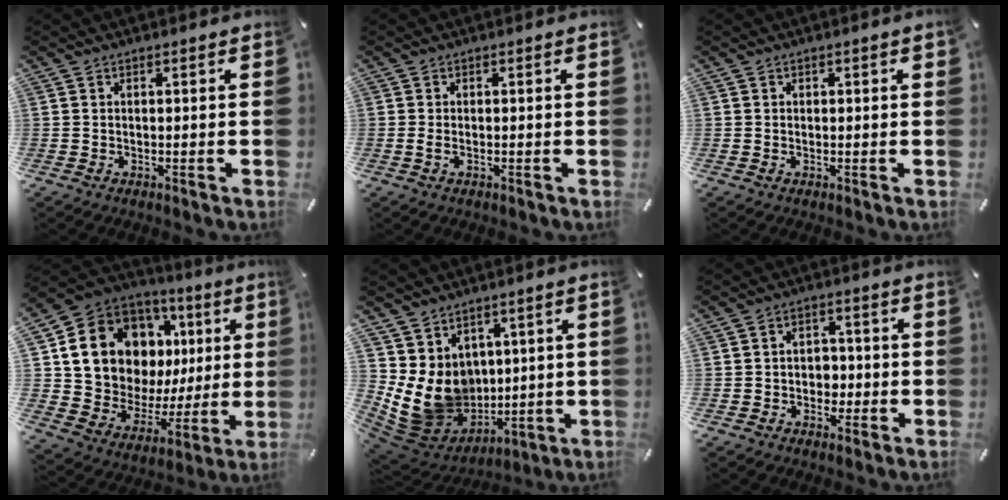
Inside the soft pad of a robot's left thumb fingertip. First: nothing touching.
{"total": 1.2, "force": [-0.2, 0.6, 1.0], "torque": [-0.020, 0.002, -0.005]}
{"total": 0.5, "force": [0.2, 0.4, 0.3], "torque": [-0.005, 0.004, 0.003]}
{"total": 17.0, "force": [7.3, 12.8, 8.6], "torque": [-0.163, -0.046, 0.147]}
{"total": 13.7, "force": [1.6, 12.3, 5.8], "torque": [-0.122, -0.030, 0.041]}
{"total": 4.5, "force": [-1.1, 4.1, 1.6], "torque": [-0.026, 0.009, -0.023]}